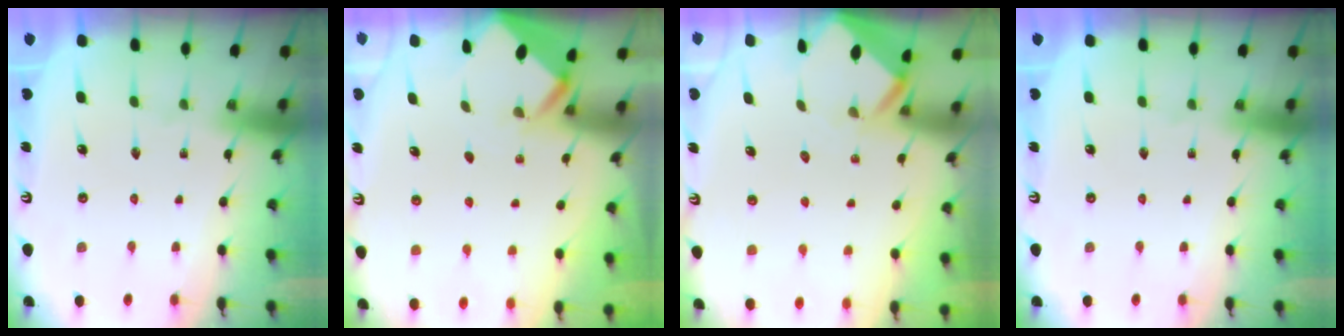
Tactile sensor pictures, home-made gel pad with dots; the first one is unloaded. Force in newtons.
{"total": 2.9, "press": 2.9, "slide": 0.3}
{"total": 2.4, "press": 2.4, "slide": 0.1}
{"total": 0.0}